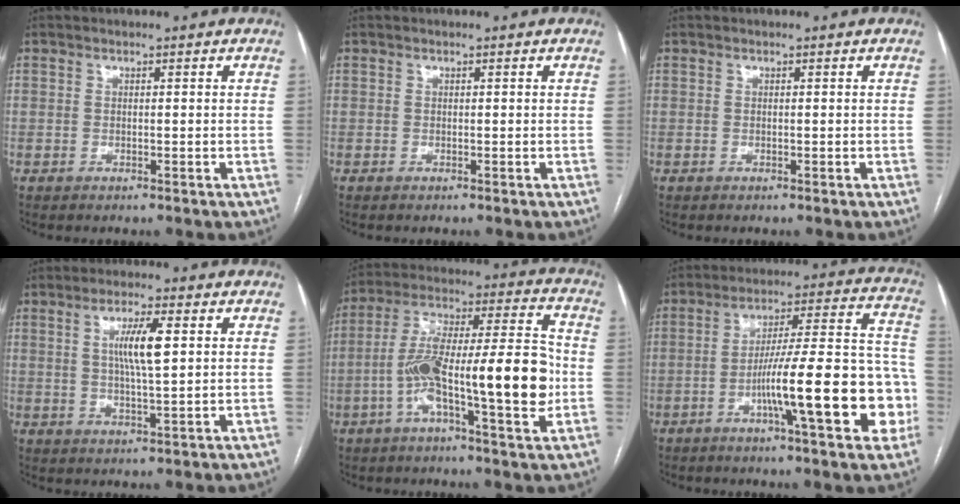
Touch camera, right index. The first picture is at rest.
{"total": 0.0}
{"total": 0.0}
{"total": 6.4, "force": [1.4, 0.5, 6.2], "torque": [-0.117, 0.001, 0.027]}
{"total": 19.5, "force": [-3.8, 3.0, 18.9], "torque": [-0.327, 0.020, -0.064]}
{"total": 19.6, "force": [-6.1, 2.3, 18.5], "torque": [-0.231, 0.027, -0.085]}